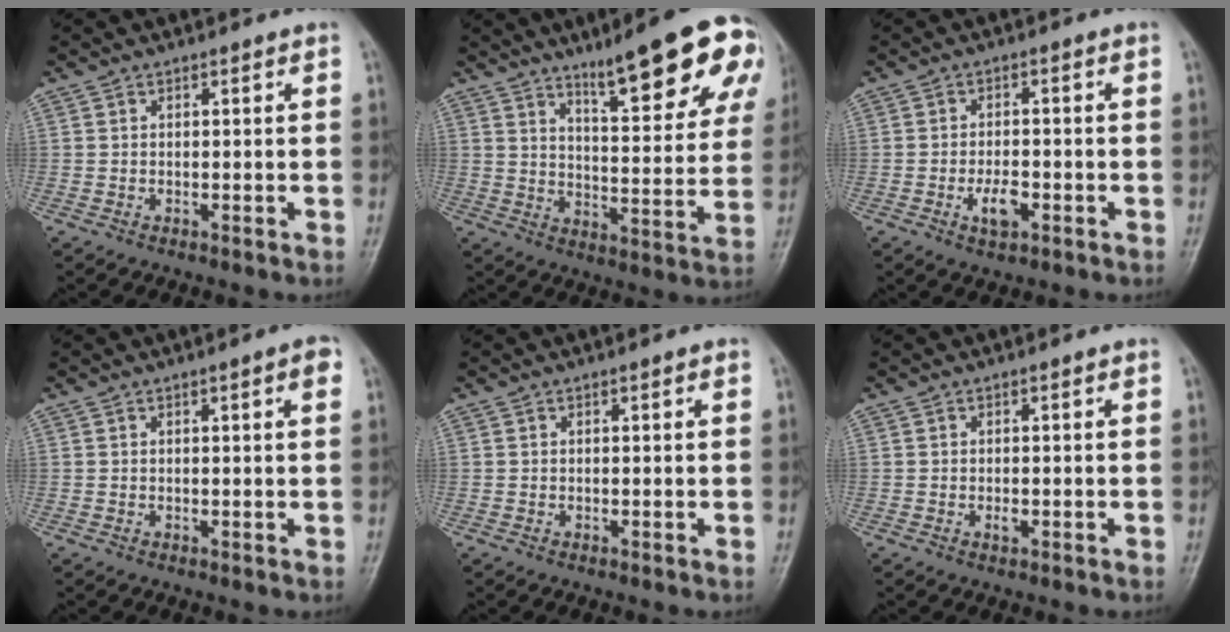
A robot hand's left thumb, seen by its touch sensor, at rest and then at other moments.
{"total": 18.6, "force": [11.1, 4.0, 14.4], "torque": [-0.158, -0.046, 0.161]}
{"total": 4.4, "force": [-1.8, 2.2, 3.4], "torque": [-0.056, 0.006, -0.028]}
{"total": 2.7, "force": [1.1, 0.3, 2.4], "torque": [-0.028, 0.000, 0.014]}
{"total": 0.9, "force": [0.4, 0.2, 0.8], "torque": [-0.013, 0.001, 0.005]}
{"total": 1.3, "force": [-0.1, 0.6, 1.1], "torque": [-0.013, 0.002, 0.000]}